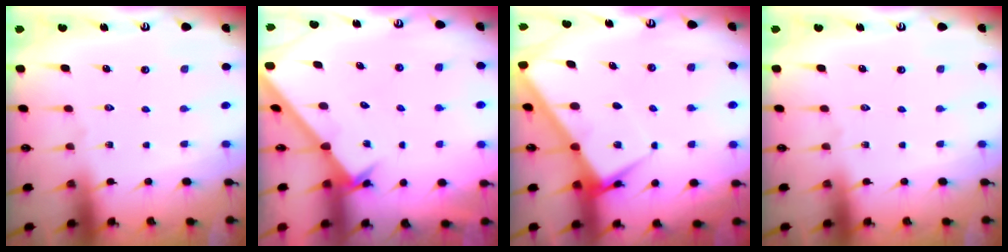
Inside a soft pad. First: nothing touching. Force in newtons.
{"total": 2.1, "press": 2.1, "slide": 0.2}
{"total": 6.2, "press": 6.1, "slide": 0.6}
{"total": 0.0}